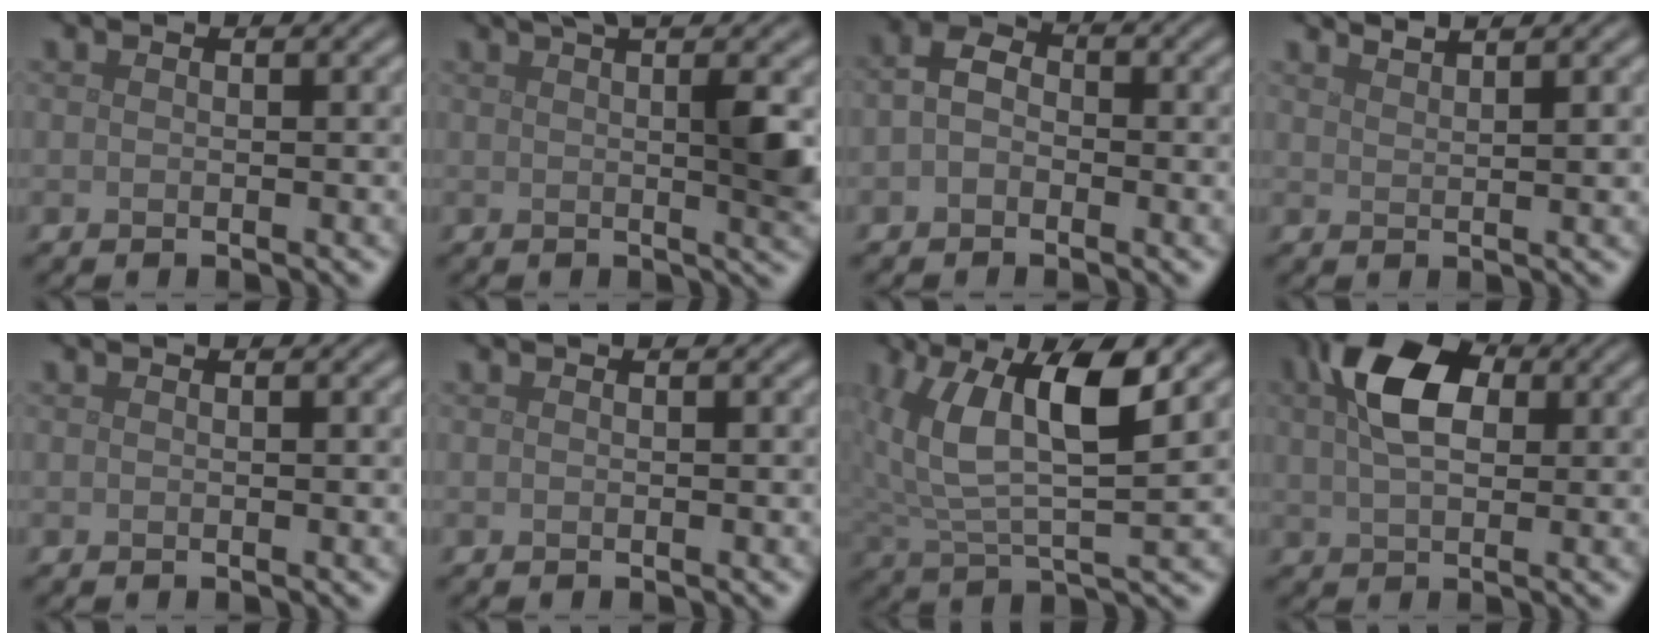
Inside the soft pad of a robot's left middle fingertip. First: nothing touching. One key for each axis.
{"total": 5.8, "fx": 2.2, "fy": 1.1, "fz": 5.3, "tx": -0.066, "ty": 0.006, "tz": 0.034}
{"total": 2.3, "fx": -0.6, "fy": 1.8, "fz": 1.3, "tx": -0.030, "ty": 0.005, "tz": -0.021}
{"total": 2.0, "fx": 1.8, "fy": 0.3, "fz": 0.9, "tx": -0.002, "ty": 0.005, "tz": 0.023}
{"total": 0.0}
{"total": 0.0}
{"total": 8.5, "fx": 3.2, "fy": 3.2, "fz": 7.1, "tx": -0.150, "ty": 0.005, "tz": 0.051}
{"total": 7.1, "fx": 2.4, "fy": 4.0, "fz": 5.3, "tx": -0.106, "ty": 0.013, "tz": 0.032}